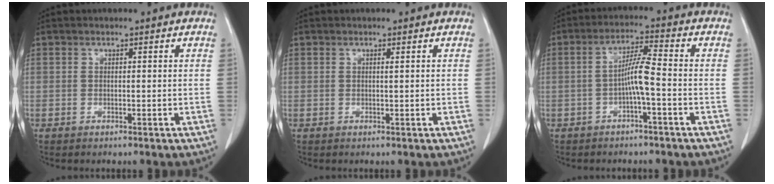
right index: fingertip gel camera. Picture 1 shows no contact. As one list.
[{"total": 0.8, "force": [0.3, 0.2, 0.7], "torque": [-0.019, 0.001, 0.007]}, {"total": 5.4, "force": [-1.3, 0.3, 5.2], "torque": [-0.107, 0.013, -0.023]}]